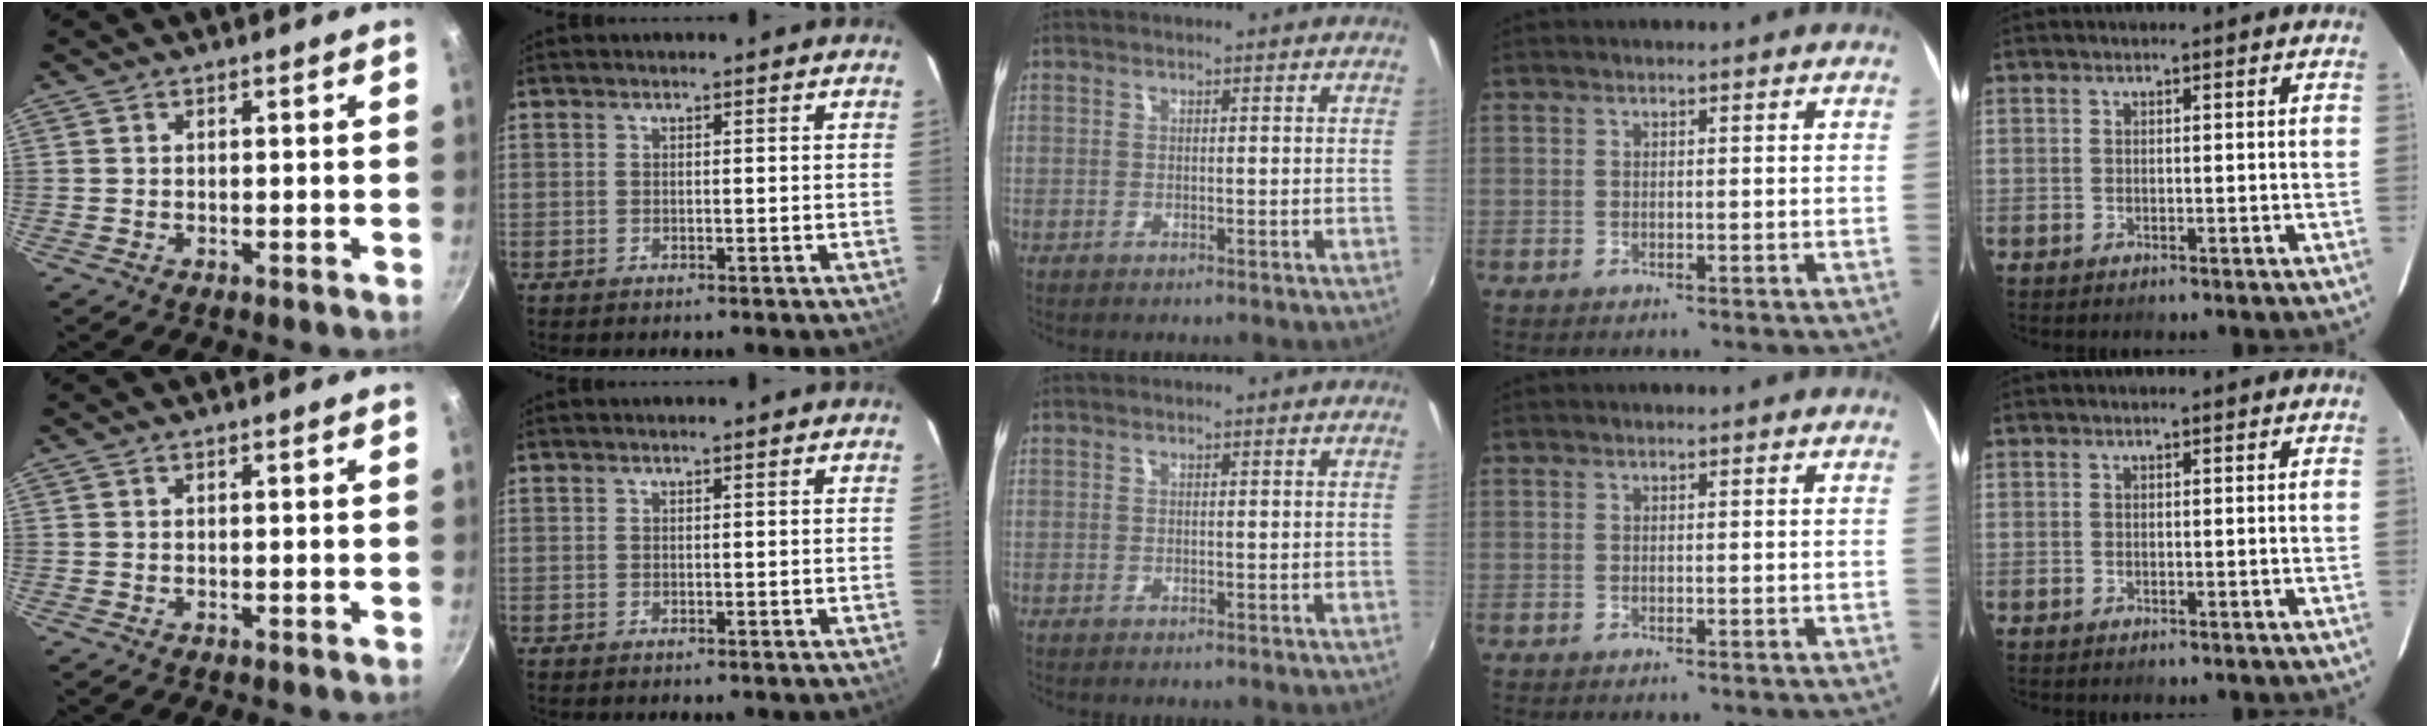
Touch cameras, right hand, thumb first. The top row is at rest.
{}